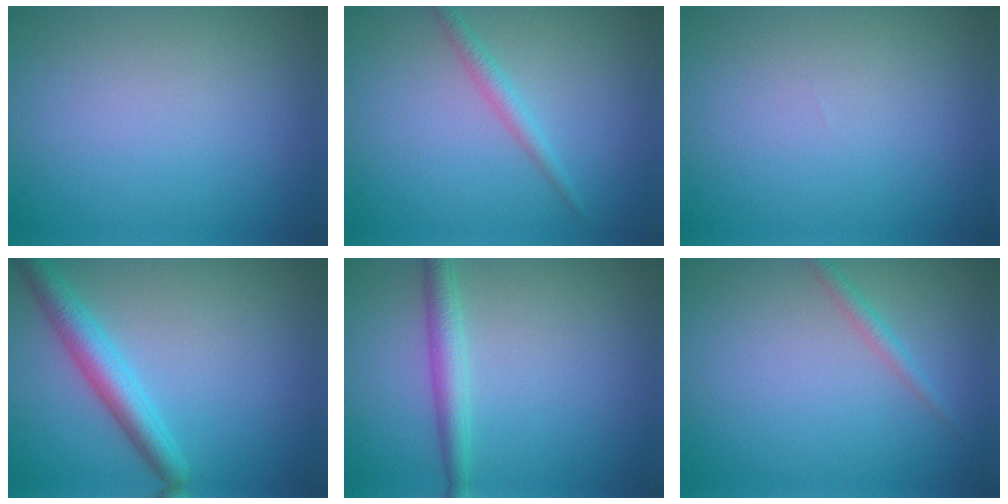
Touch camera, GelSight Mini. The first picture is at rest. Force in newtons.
{"total": 1.5, "press": 1.5, "slide": 0.0}
{"total": 0.0}
{"total": 3.9, "press": 3.9, "slide": 0.1}
{"total": 2.5, "press": 2.5, "slide": 0.1}
{"total": 1.1, "press": 1.1, "slide": 0.1}